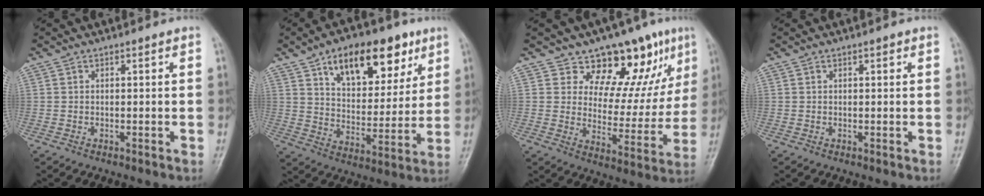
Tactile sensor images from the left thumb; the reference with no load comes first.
{"total": 18.2, "force": [9.7, 9.6, 11.9], "torque": [-0.125, -0.033, 0.156]}
{"total": 14.8, "force": [9.6, 7.6, 8.3], "torque": [-0.048, -0.060, 0.144]}
{"total": 0.7, "force": [0.4, 0.4, 0.5], "torque": [-0.003, 0.000, 0.005]}